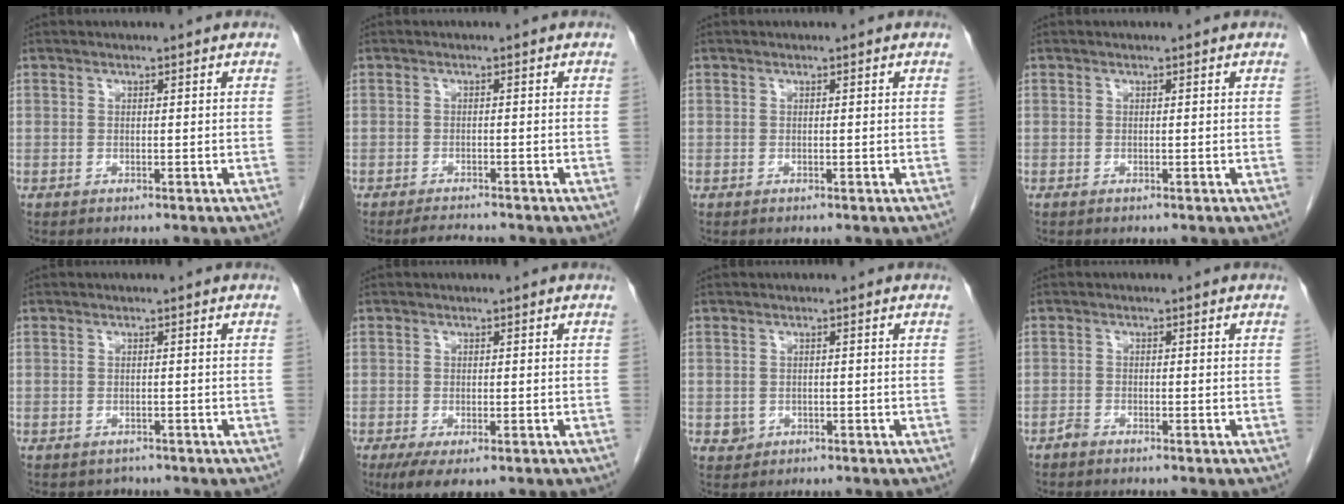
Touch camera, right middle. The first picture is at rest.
{"total": 2.3, "force": [-2.3, -0.1, 0.5], "torque": [-0.015, -0.014, -0.036]}
{"total": 0.0}
{"total": 0.0}
{"total": 1.4, "force": [-1.1, 0.8, -0.2], "torque": [-0.006, -0.001, -0.018]}
{"total": 4.1, "force": [-2.2, 1.4, 3.2], "torque": [-0.059, -0.012, -0.031]}
{"total": 1.3, "force": [-0.3, 1.3, 0.3], "torque": [-0.004, 0.003, -0.001]}
{"total": 0.9, "force": [-0.9, 0.1, 0.2], "torque": [-0.009, 0.000, -0.018]}